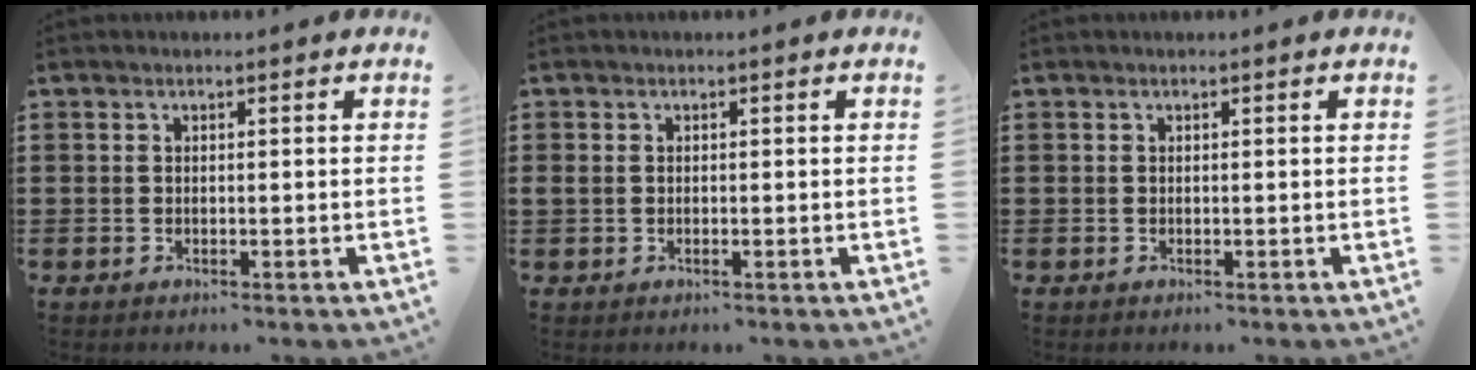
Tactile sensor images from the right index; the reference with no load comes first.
{"total": 0.6, "force": [-0.1, 0.5, 0.3], "torque": [-0.007, 0.002, -0.002]}
{"total": 0.0}